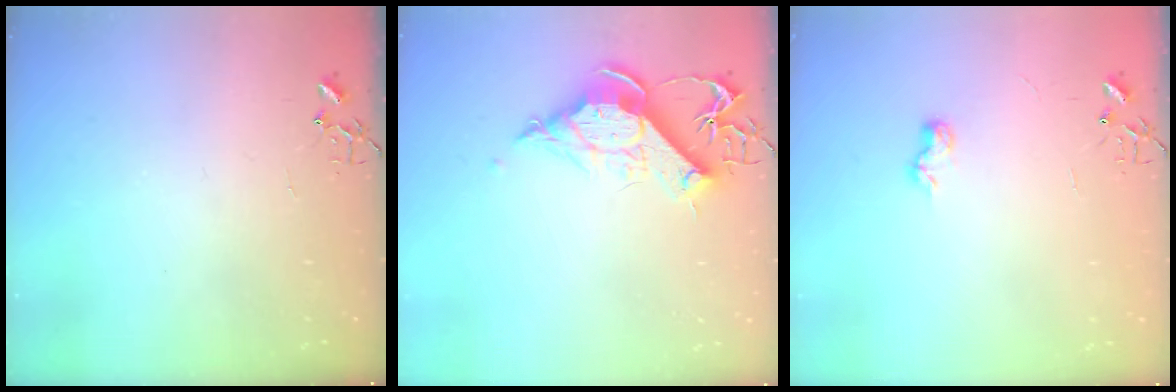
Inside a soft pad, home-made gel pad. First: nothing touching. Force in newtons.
{"total": 13.2, "press": 13.1, "slide": 1.6}
{"total": 6.3, "press": 6.3, "slide": 0.8}